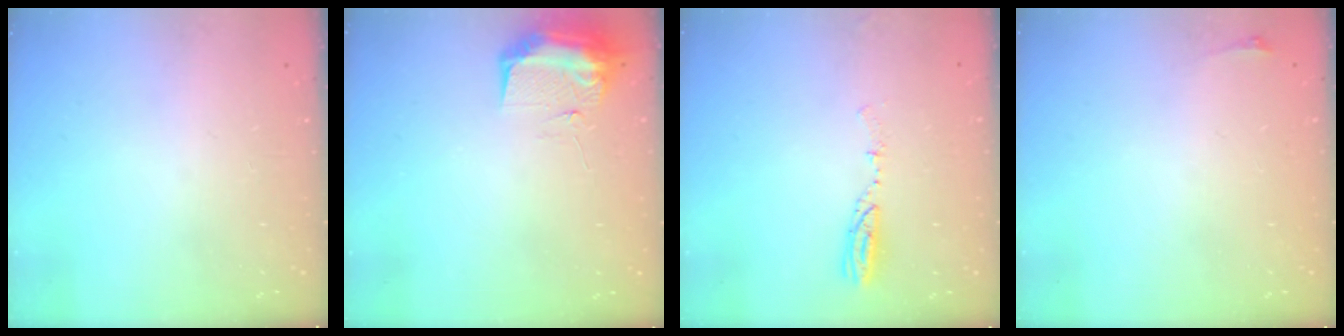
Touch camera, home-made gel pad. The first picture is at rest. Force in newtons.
{"total": 9.4, "press": 9.4, "slide": 0.9}
{"total": 4.8, "press": 4.7, "slide": 1.0}
{"total": 2.8, "press": 2.1, "slide": 1.9}